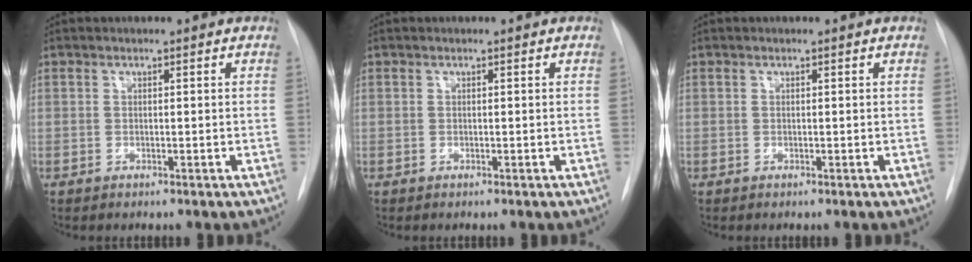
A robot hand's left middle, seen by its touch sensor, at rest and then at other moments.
{"total": 0.0}
{"total": 0.0}